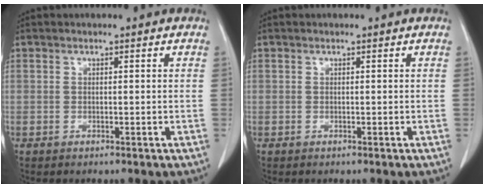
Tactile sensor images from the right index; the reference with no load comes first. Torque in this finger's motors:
{"motor_torque": [-0.03, 0.03, 0.00, 0.00]}